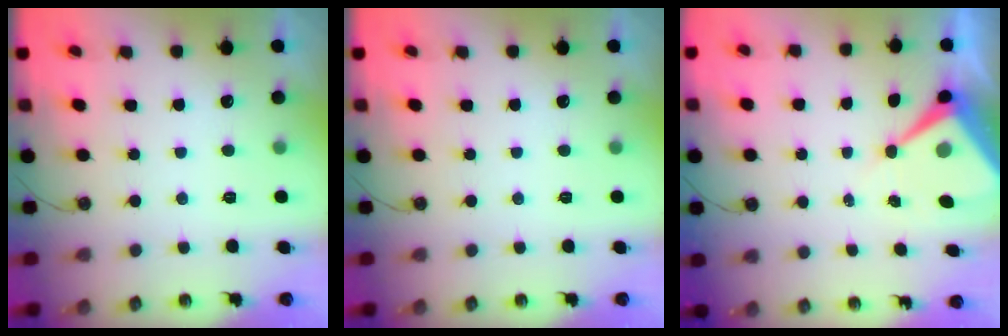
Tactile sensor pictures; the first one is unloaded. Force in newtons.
{"total": 0.0}
{"total": 9.5, "press": 9.5, "slide": 1.0}